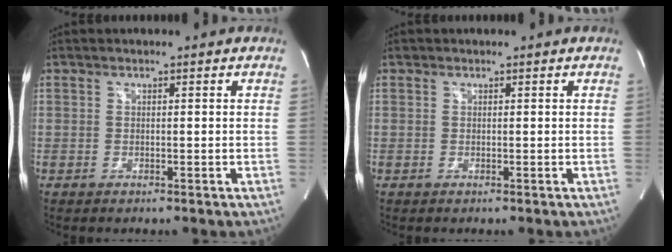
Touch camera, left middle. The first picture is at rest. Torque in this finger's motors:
{"motor_torque": [0.03, 0.01, -0.13, 0.01]}